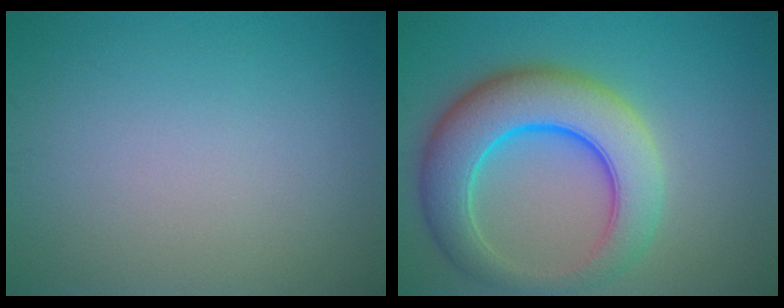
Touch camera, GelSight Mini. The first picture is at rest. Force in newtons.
{"total": 9.1, "press": 9.1, "slide": 0.1}